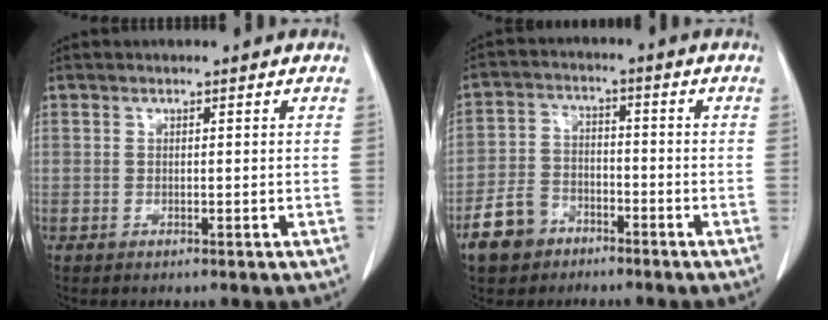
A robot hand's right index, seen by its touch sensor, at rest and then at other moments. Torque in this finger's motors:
{"motor_torque": [-0.05, -0.11, -0.32, -0.21]}